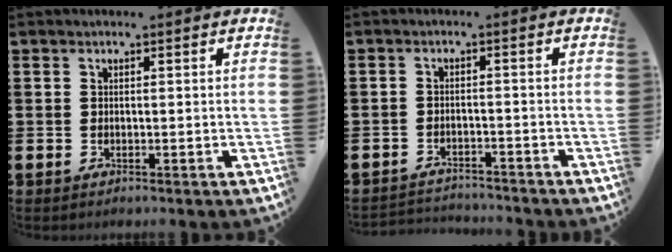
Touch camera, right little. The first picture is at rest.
{"total": 2.2, "force": [-2.2, 0.0, -0.3], "torque": [-0.002, 0.002, -0.048]}